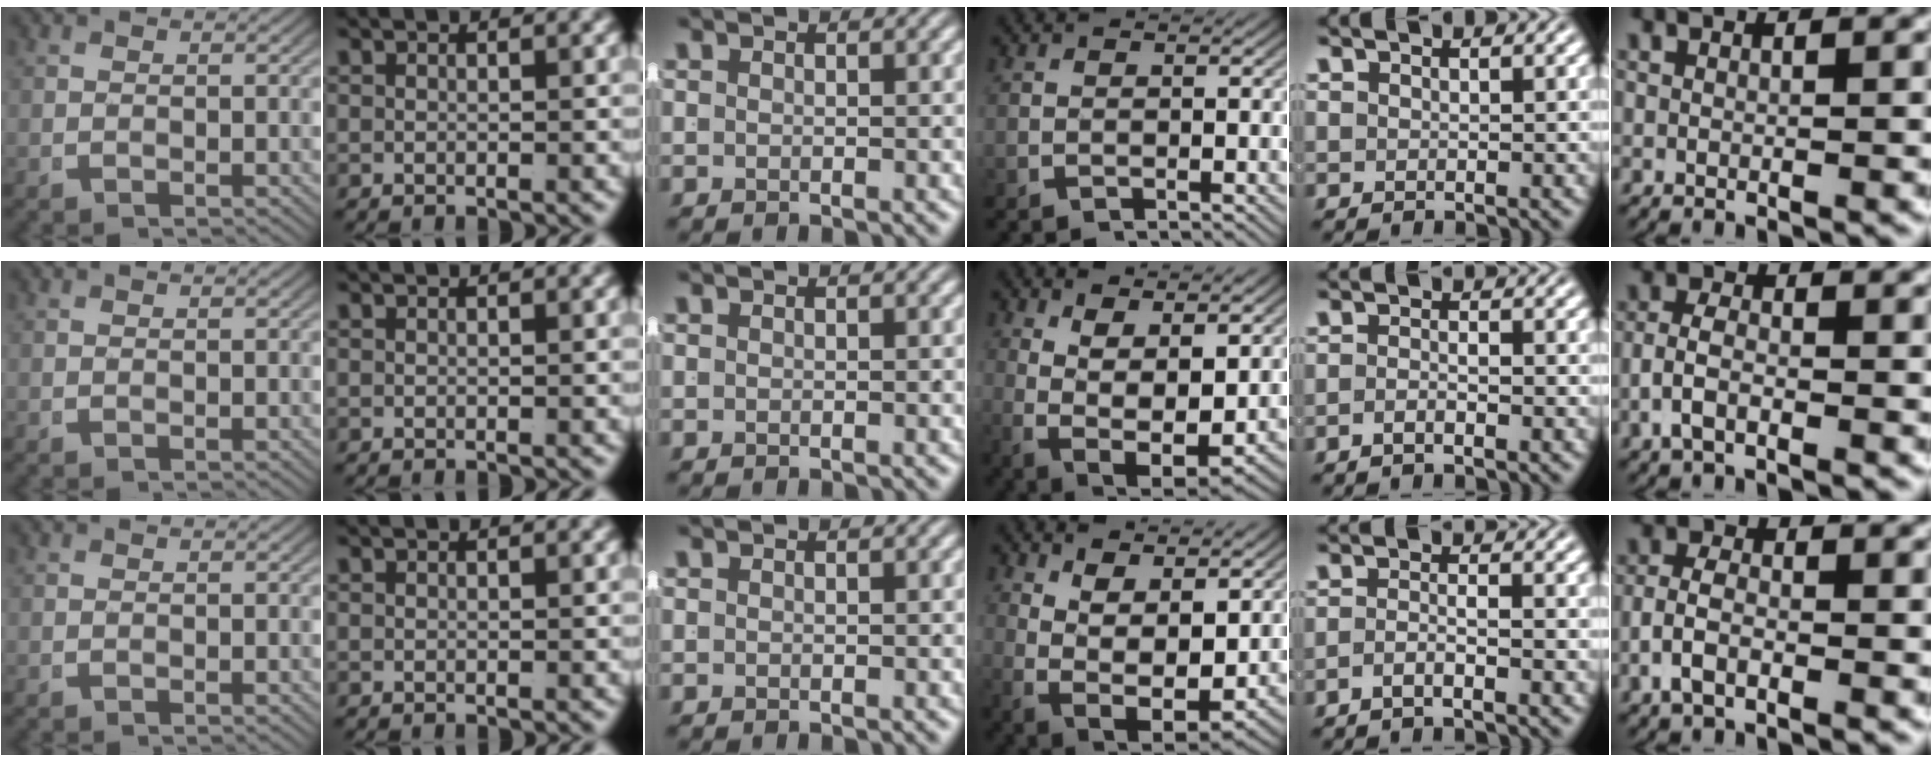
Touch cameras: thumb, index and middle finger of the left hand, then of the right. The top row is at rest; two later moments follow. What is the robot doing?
{"motion": "lift_and_place", "object": "shirt"}